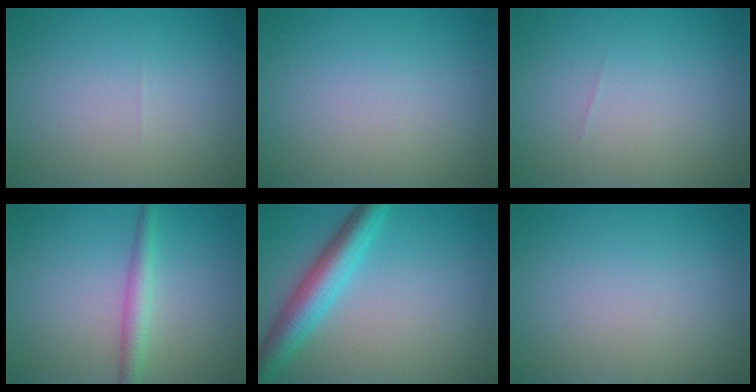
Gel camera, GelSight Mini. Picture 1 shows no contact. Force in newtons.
{"total": 0.0}
{"total": 0.0}
{"total": 2.3, "press": 2.3, "slide": 0.1}
{"total": 5.3, "press": 5.3, "slide": 0.2}
{"total": 0.0}